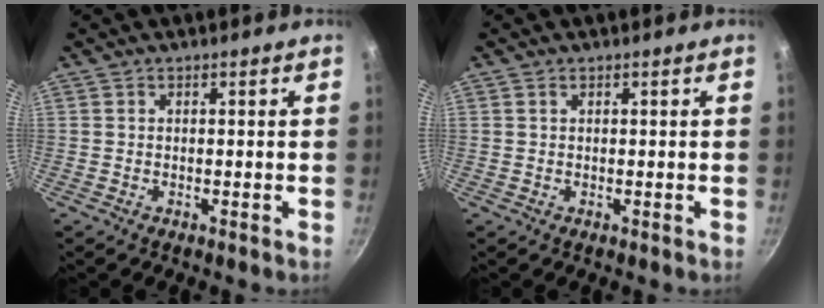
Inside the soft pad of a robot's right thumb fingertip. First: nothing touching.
{"total": 0.5, "force": [0.3, 0.3, 0.3], "torque": [-0.004, 0.002, 0.006]}